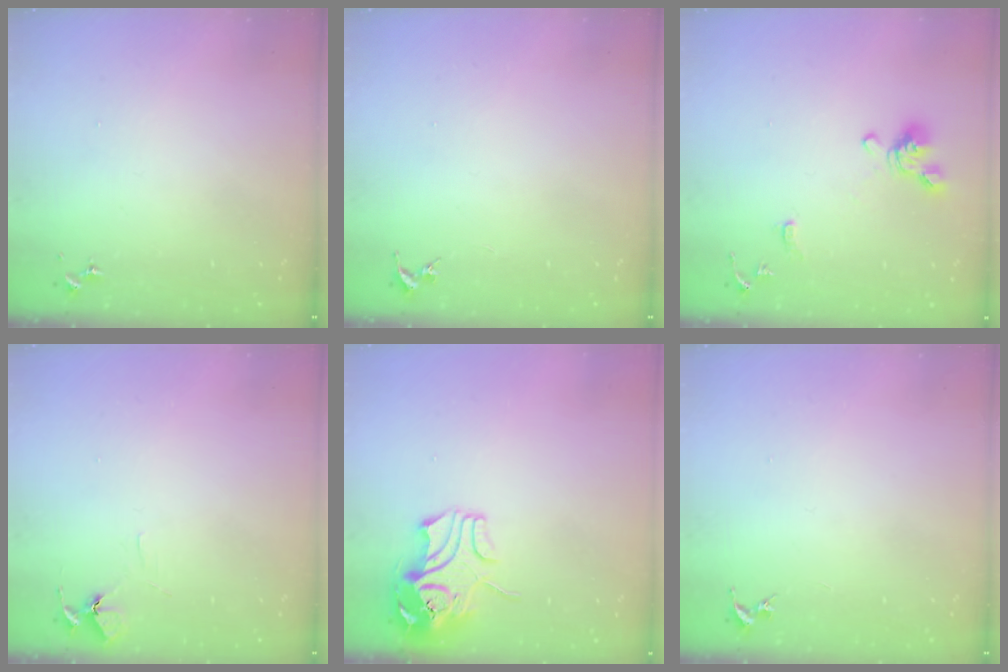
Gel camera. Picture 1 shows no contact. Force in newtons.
{"total": 0.0}
{"total": 11.3, "press": 11.2, "slide": 1.3}
{"total": 5.8, "press": 5.8, "slide": 0.6}
{"total": 10.8, "press": 10.6, "slide": 1.6}
{"total": 0.0}